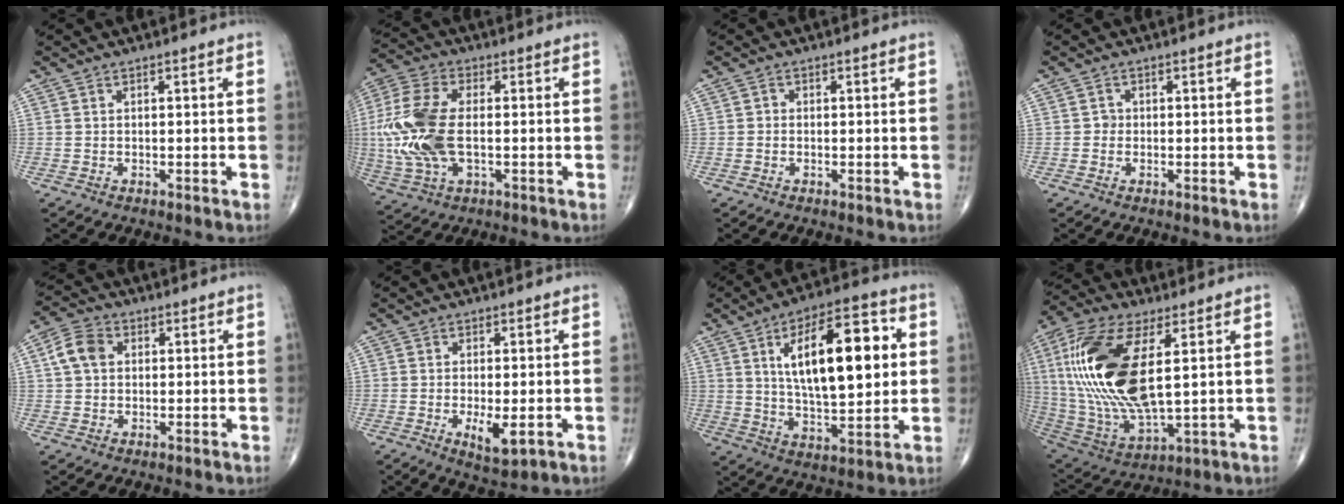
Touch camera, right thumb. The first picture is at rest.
{"total": 15.7, "force": [-0.6, 8.2, 13.4], "torque": [-0.317, 0.005, -0.011]}
{"total": 0.7, "force": [-0.2, 0.6, 0.2], "torque": [0.001, 0.002, -0.010]}
{"total": 1.0, "force": [-0.1, 0.9, 0.3], "torque": [0.003, 0.004, -0.004]}
{"total": 5.9, "force": [1.2, 4.5, 3.7], "torque": [-0.066, 0.011, 0.017]}
{"total": 5.2, "force": [-1.3, 1.8, 4.7], "torque": [-0.079, -0.013, -0.018]}
{"total": 19.9, "force": [4.4, 8.3, 17.5], "torque": [-0.249, -0.003, 0.071]}
{"total": 24.0, "force": [4.5, 10.3, 21.2], "torque": [-0.457, -0.023, 0.089]}